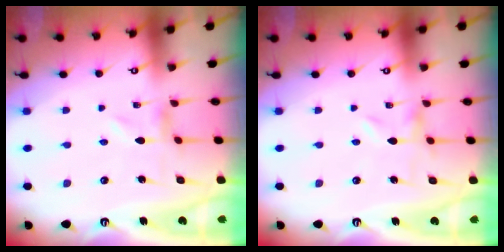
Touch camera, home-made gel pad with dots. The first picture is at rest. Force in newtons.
{"total": 0.0}